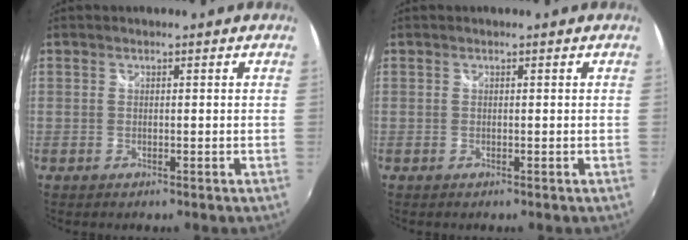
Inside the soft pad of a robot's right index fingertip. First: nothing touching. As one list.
[{"total": 0.0}]